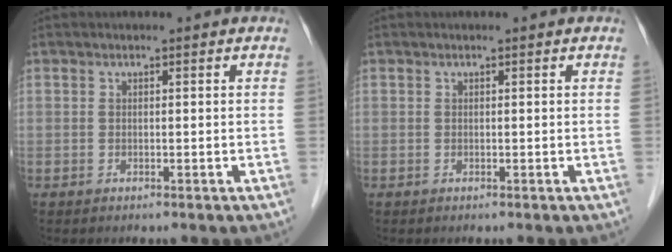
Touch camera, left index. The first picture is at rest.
{"total": 0.0}